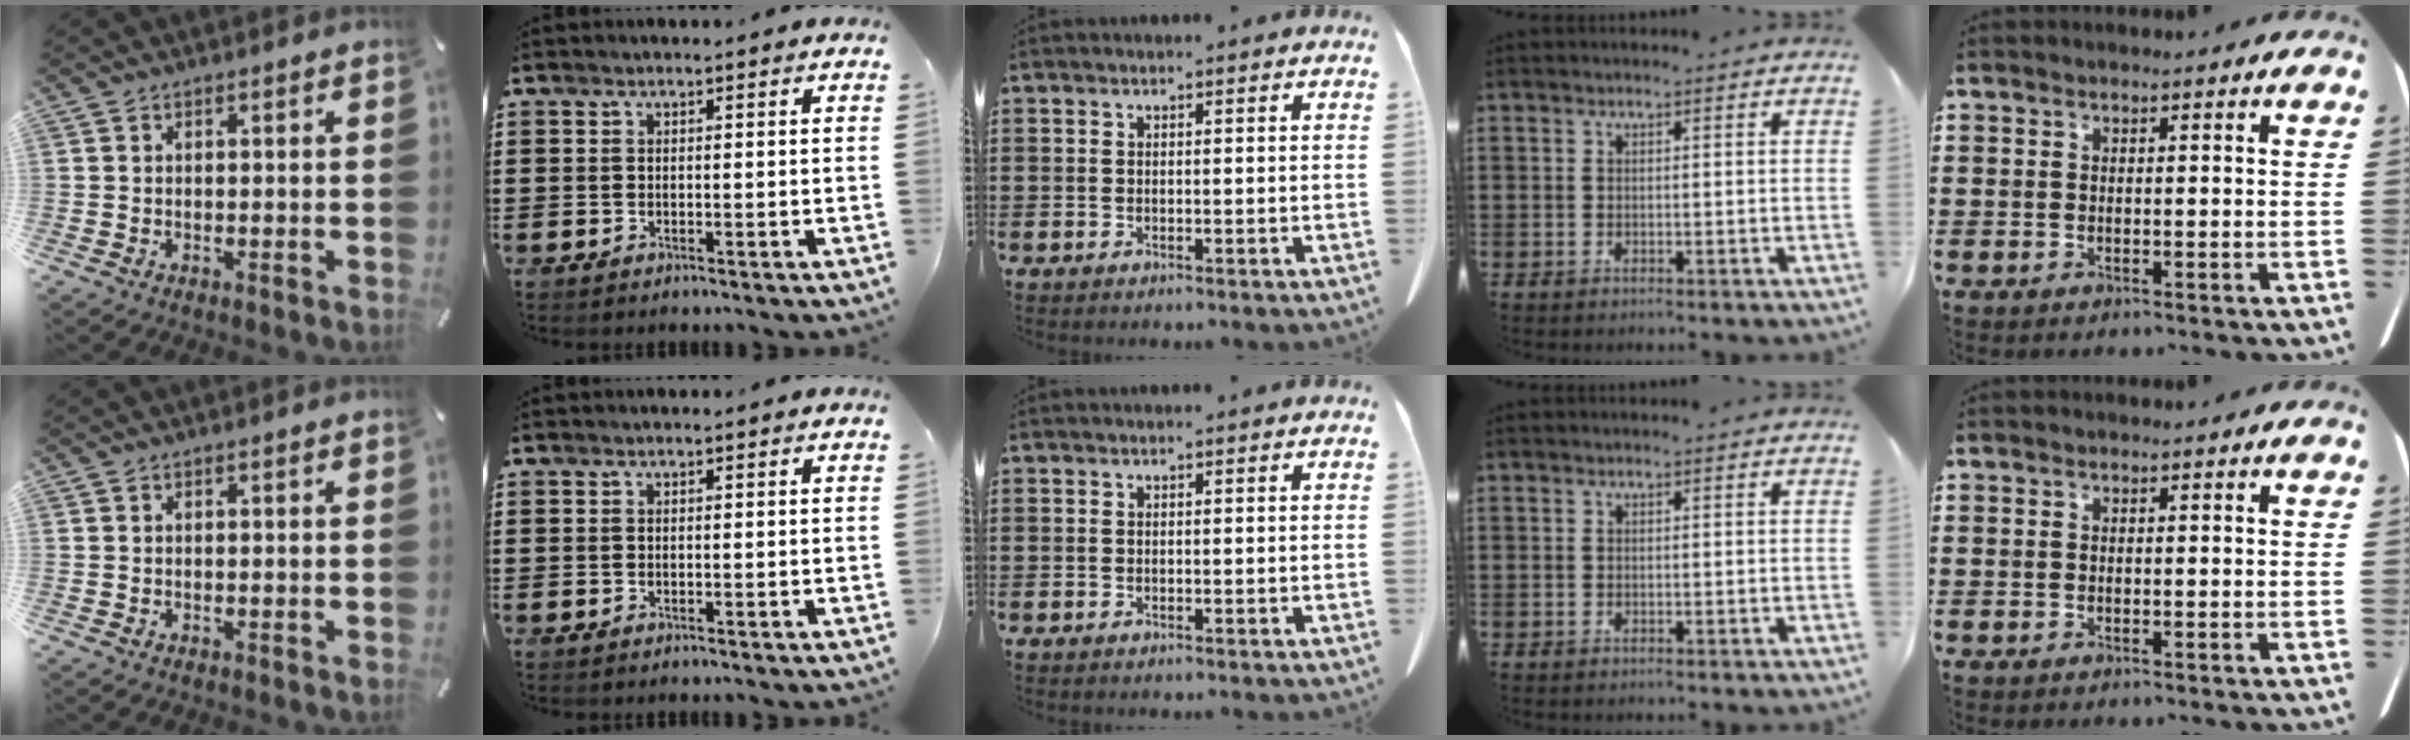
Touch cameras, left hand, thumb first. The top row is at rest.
{}